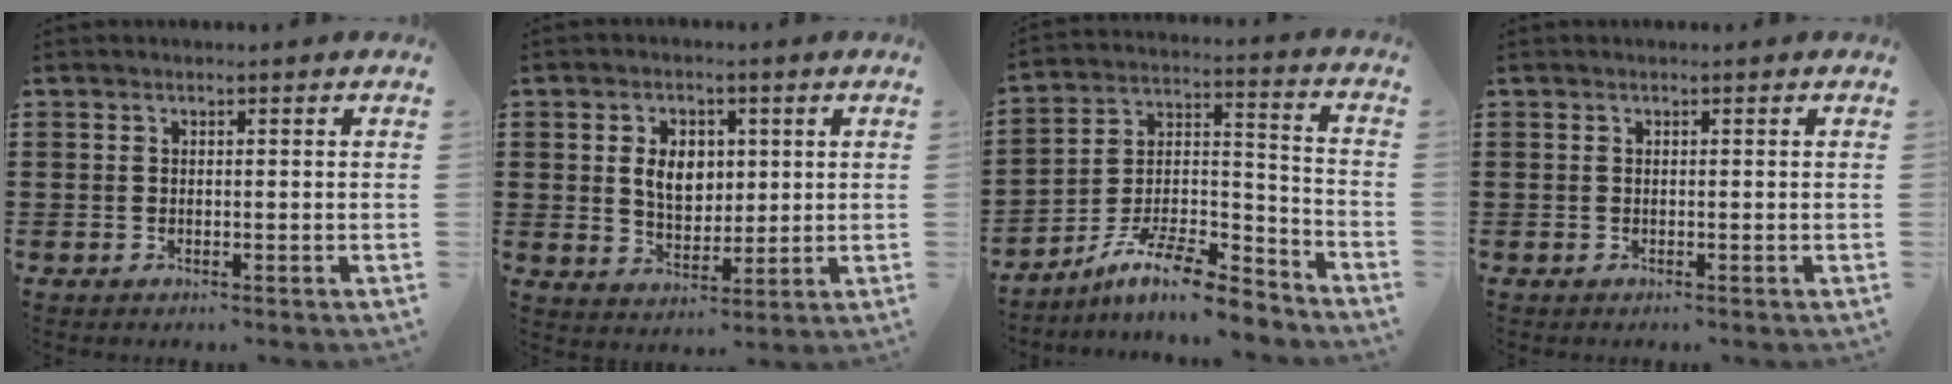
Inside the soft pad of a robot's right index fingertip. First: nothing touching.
{"total": 5.8, "force": [1.0, 4.1, 4.0], "torque": [-0.074, 0.008, 0.012]}
{"total": 10.9, "force": [-9.0, 2.1, 5.7], "torque": [-0.101, 0.022, -0.176]}
{"total": 0.0}